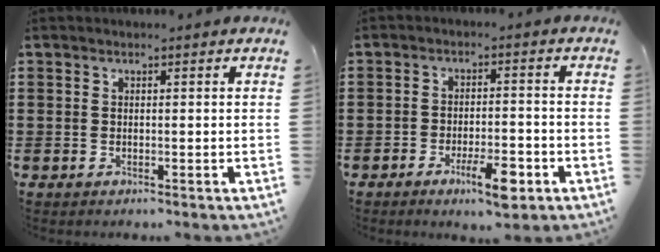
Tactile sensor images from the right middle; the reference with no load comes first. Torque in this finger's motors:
{"motor_torque": [0.36, -0.14, 0.17, 0.09]}